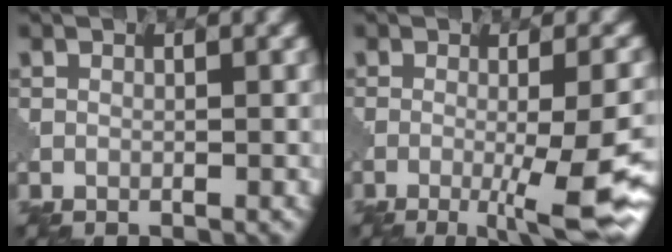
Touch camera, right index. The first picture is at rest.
{"total": 9.2, "force": [-3.2, 1.8, 8.4], "torque": [-0.114, -0.005, -0.043]}